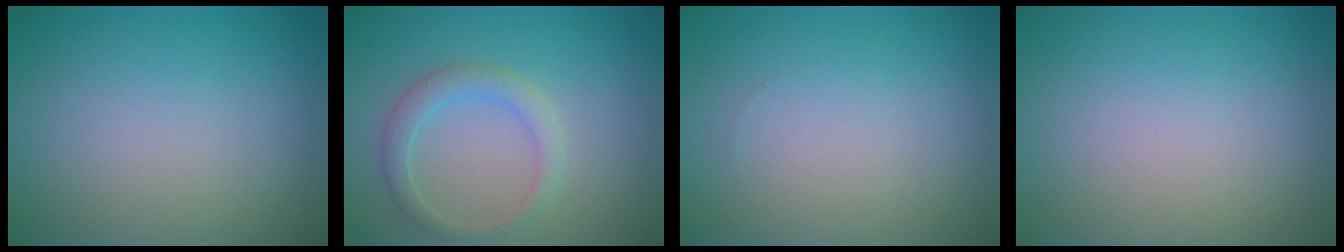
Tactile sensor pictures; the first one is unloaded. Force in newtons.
{"total": 2.3, "press": 2.3, "slide": 0.2}
{"total": 0.0}
{"total": 0.0}